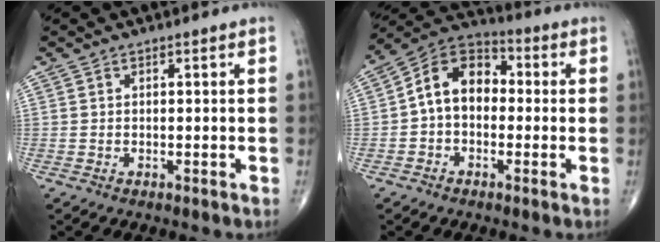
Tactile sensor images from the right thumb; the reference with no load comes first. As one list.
[{"total": 10.9, "force": [-0.3, 7.8, 7.6], "torque": [-0.101, 0.038, -0.023]}]